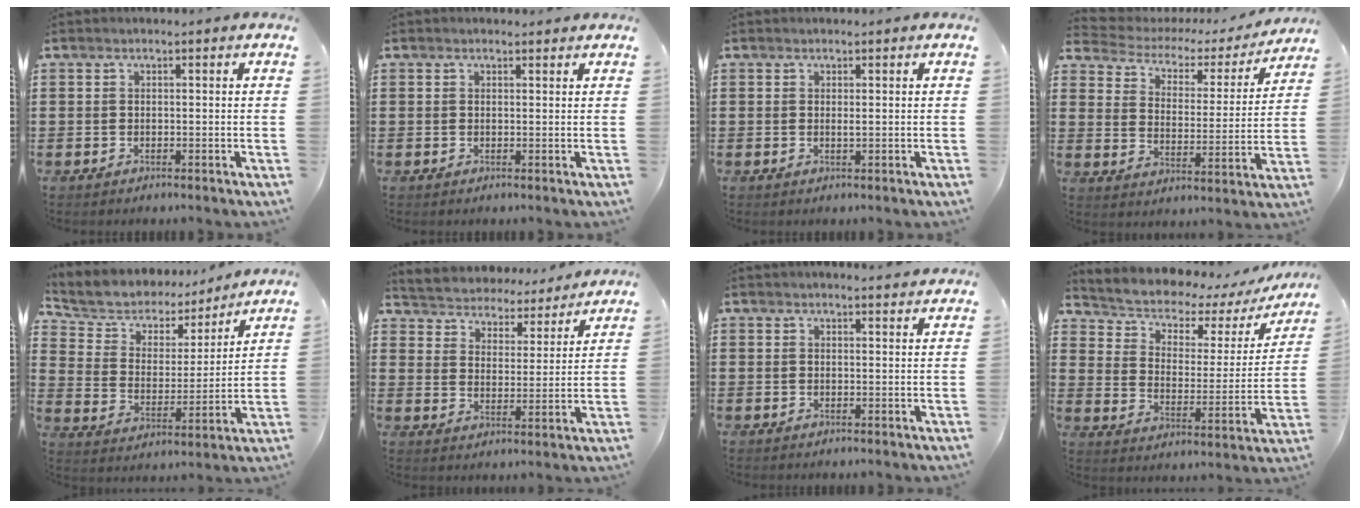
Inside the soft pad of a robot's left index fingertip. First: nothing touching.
{"total": 0.8, "force": [0.7, 0.3, 0.2], "torque": [-0.005, 0.002, 0.015]}
{"total": 0.7, "force": [0.3, 0.0, 0.6], "torque": [-0.013, -0.002, 0.006]}
{"total": 3.1, "force": [2.5, 1.6, 1.0], "torque": [-0.041, -0.018, 0.032]}
{"total": 5.5, "force": [4.8, 2.6, 0.3], "torque": [-0.045, -0.033, 0.079]}
{"total": 4.1, "force": [4.1, 0.3, -0.6], "torque": [-0.017, -0.038, 0.064]}
{"total": 1.7, "force": [1.6, 0.1, 0.4], "torque": [-0.010, 0.001, 0.031]}
{"total": 4.9, "force": [4.4, 1.7, 1.5], "torque": [-0.058, -0.034, 0.068]}